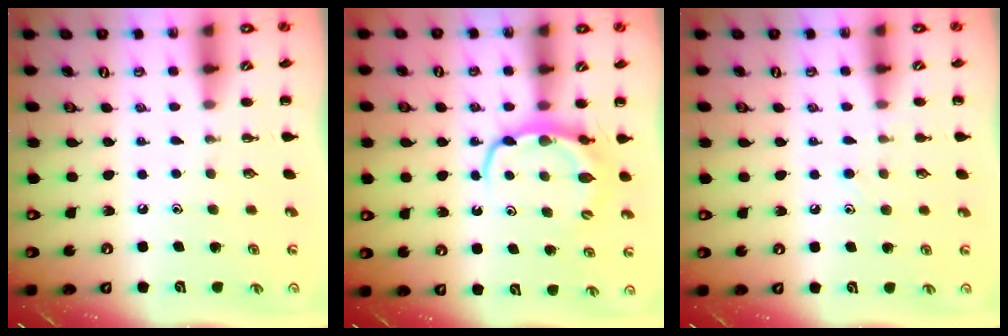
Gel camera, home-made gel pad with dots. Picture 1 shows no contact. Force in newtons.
{"total": 6.1, "press": 6.1, "slide": 0.5}
{"total": 7.1, "press": 6.6, "slide": 2.4}